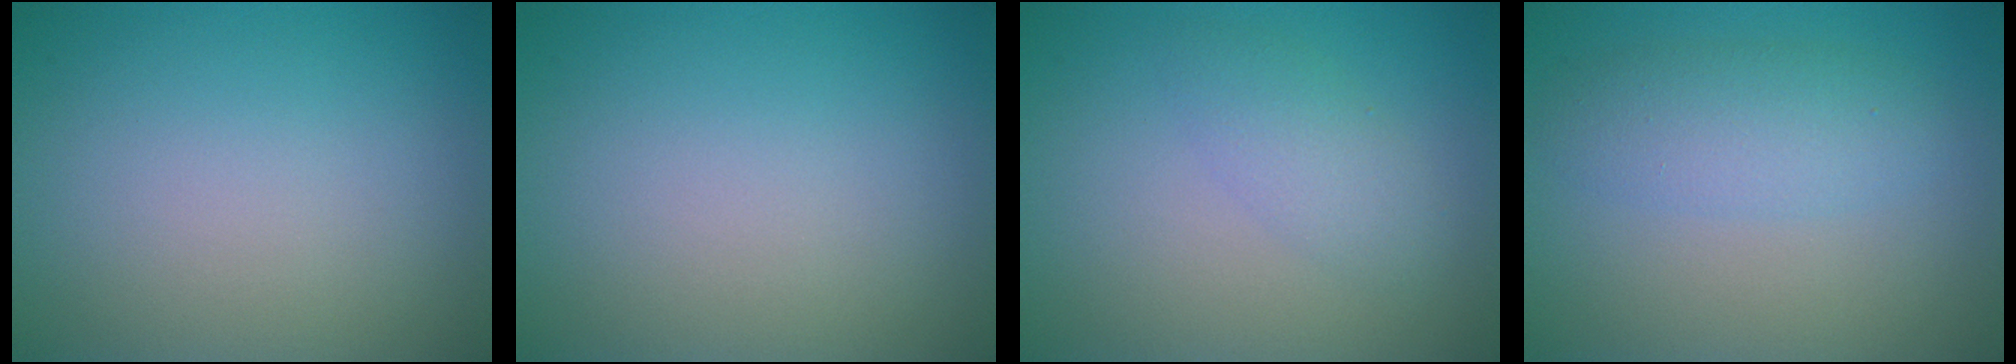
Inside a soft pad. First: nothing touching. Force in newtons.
{"total": 0.0}
{"total": 2.2, "press": 2.2, "slide": 0.1}
{"total": 3.2, "press": 3.2, "slide": 0.1}